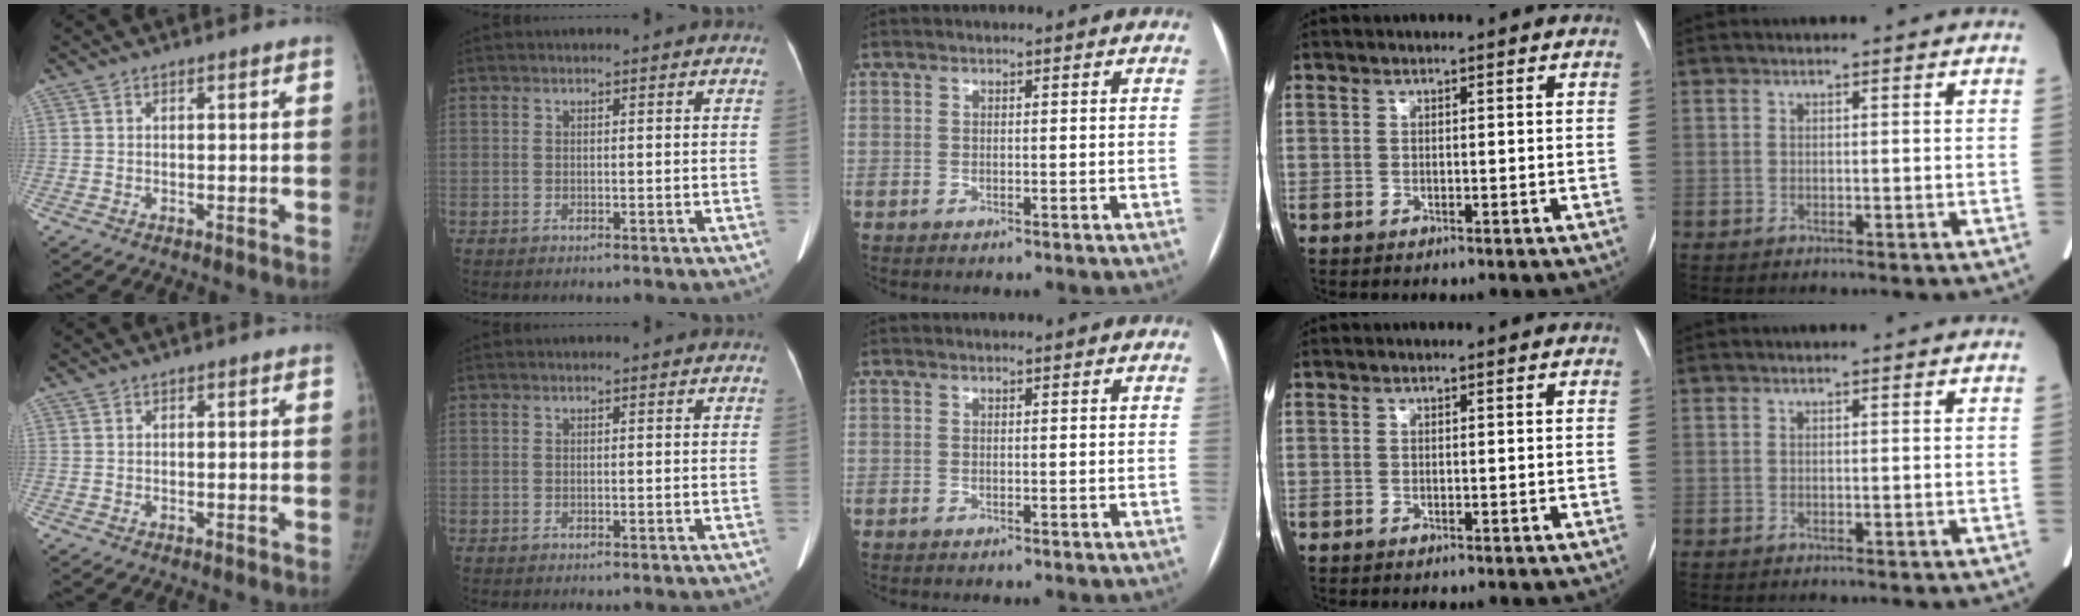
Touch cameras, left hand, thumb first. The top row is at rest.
{}